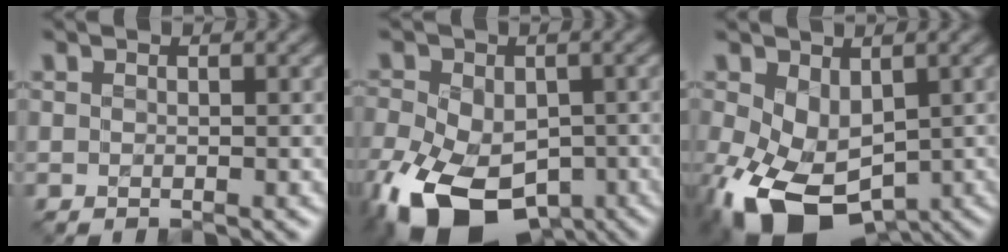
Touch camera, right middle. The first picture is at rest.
{"total": 13.8, "force": [-6.2, 8.6, 8.8], "torque": [-0.180, -0.040, -0.105]}
{"total": 9.3, "force": [-2.8, 5.9, 6.6], "torque": [-0.157, -0.029, -0.034]}